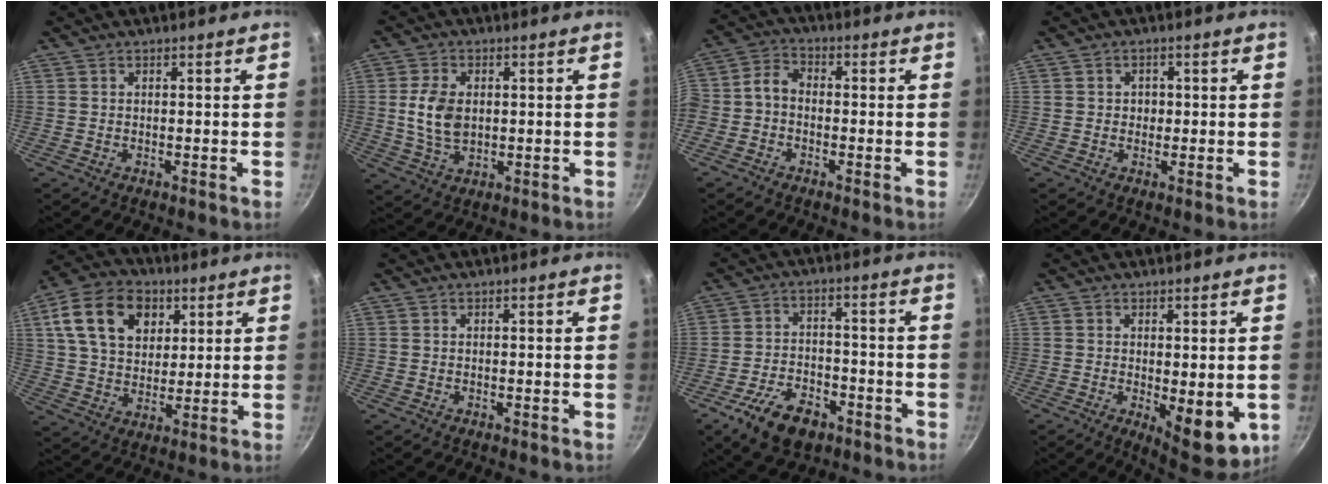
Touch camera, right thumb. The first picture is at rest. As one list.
[{"total": 7.9, "force": [0.7, 5.3, 5.8], "torque": [-0.103, -0.002, 0.015]}, {"total": 5.0, "force": [-1.6, 3.7, 2.9], "torque": [-0.053, 0.030, -0.046]}, {"total": 2.3, "force": [0.1, 2.1, 0.9], "torque": [-0.003, 0.001, -0.001]}, {"total": 16.1, "force": [5.9, 11.5, 9.6], "torque": [-0.150, -0.004, 0.094]}, {"total": 0.0}, {"total": 11.8, "force": [-6.7, 6.6, 7.2], "torque": [-0.110, 0.035, -0.113]}, {"total": 9.1, "force": [-1.1, 3.8, 8.2], "torque": [-0.089, -0.013, -0.003]}]